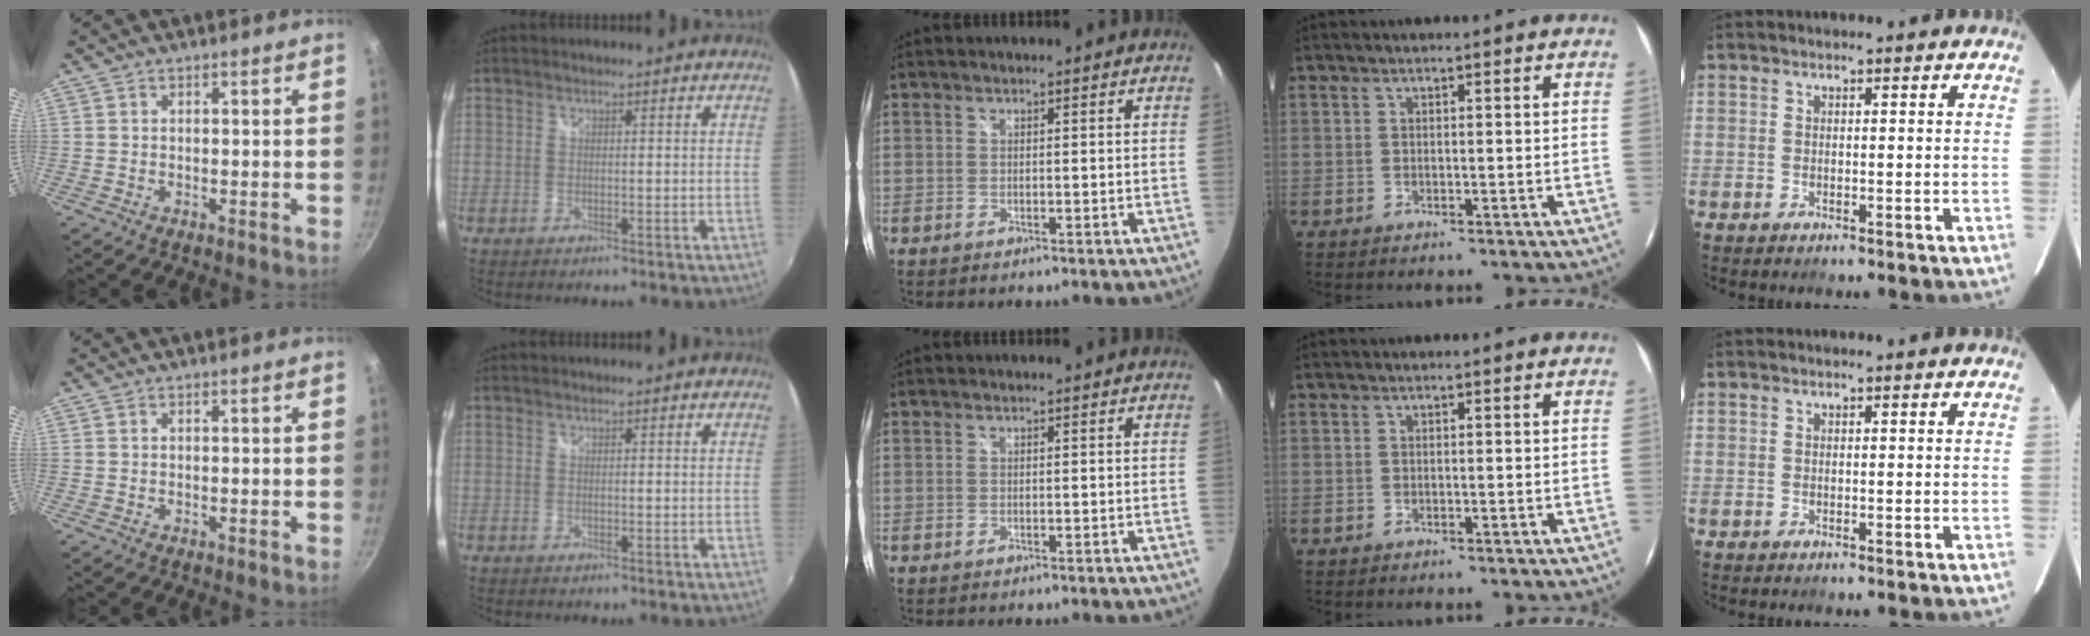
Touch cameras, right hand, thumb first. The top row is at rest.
{}